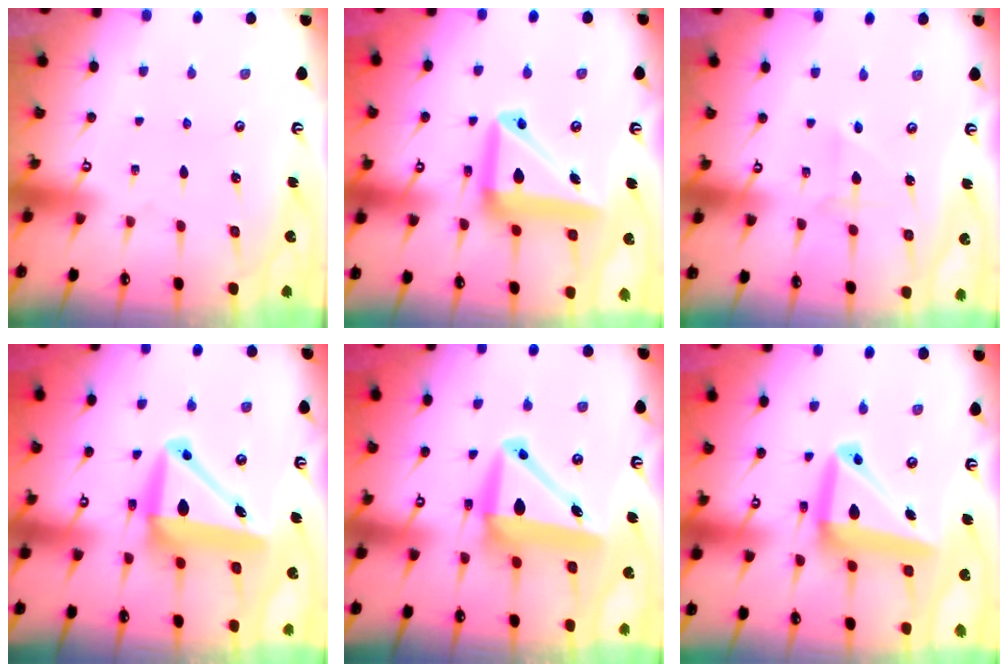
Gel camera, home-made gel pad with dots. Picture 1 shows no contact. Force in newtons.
{"total": 15.4, "press": 15.3, "slide": 2.3}
{"total": 3.1, "press": 3.1, "slide": 0.3}
{"total": 11.8, "press": 11.3, "slide": 3.5}
{"total": 10.8, "press": 10.2, "slide": 3.6}
{"total": 15.5, "press": 15.3, "slide": 2.2}